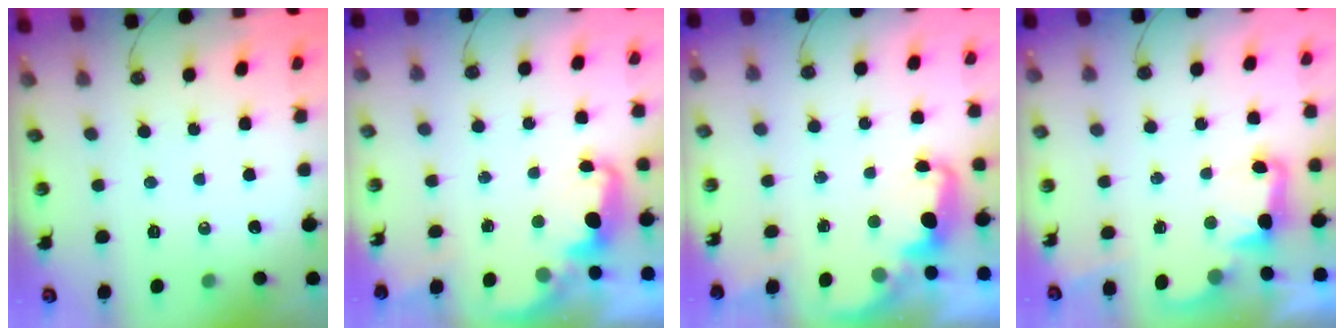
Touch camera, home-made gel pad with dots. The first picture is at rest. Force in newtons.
{"total": 2.4, "press": 2.3, "slide": 0.7}
{"total": 2.4, "press": 2.3, "slide": 0.7}
{"total": 3.3, "press": 3.3, "slide": 0.5}